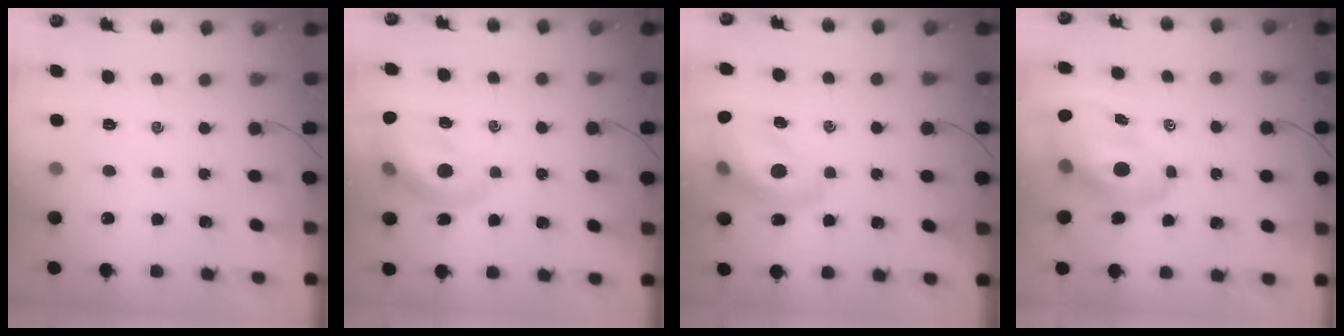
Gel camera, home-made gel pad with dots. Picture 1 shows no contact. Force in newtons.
{"total": 14.2, "press": 13.7, "slide": 3.8}
{"total": 18.1, "press": 17.6, "slide": 4.2}
{"total": 12.7, "press": 12.1, "slide": 3.8}